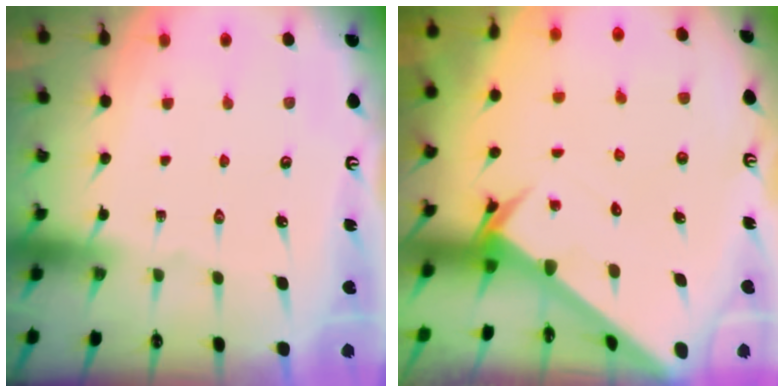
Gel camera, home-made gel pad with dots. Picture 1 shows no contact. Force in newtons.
{"total": 3.0, "press": 3.0, "slide": 0.2}